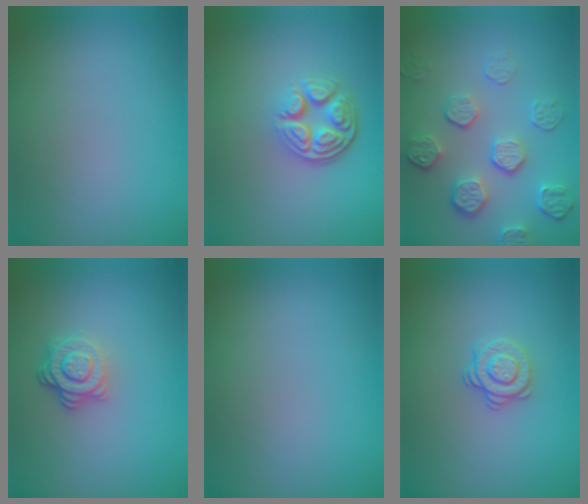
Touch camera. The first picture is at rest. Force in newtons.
{"total": 4.6, "press": 3.4, "slide": 3.1}
{"total": 5.3, "press": 3.7, "slide": 3.7}
{"total": 3.5, "press": 2.8, "slide": 2.2}
{"total": 0.0}
{"total": 2.1, "press": 1.7, "slide": 1.2}